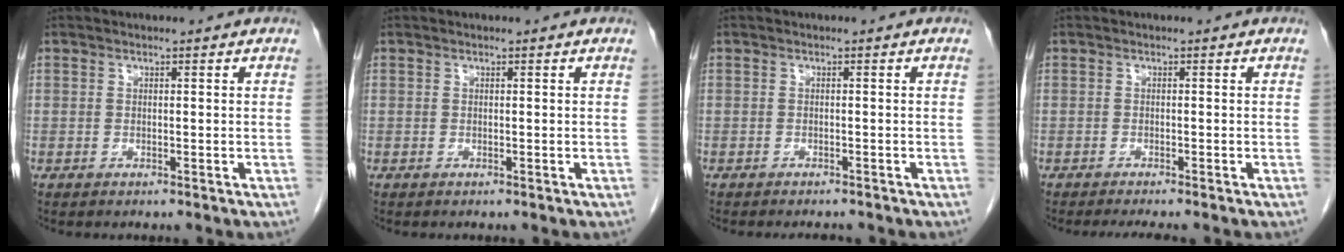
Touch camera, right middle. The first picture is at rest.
{"total": 0.0}
{"total": 2.4, "force": [-2.2, 0.6, 0.7], "torque": [-0.007, -0.004, -0.025]}
{"total": 3.3, "force": [-2.9, 0.0, 1.7], "torque": [-0.017, -0.005, -0.041]}